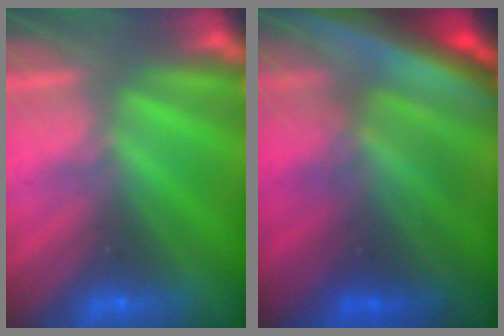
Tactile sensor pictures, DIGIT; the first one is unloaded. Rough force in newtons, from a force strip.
{"total": 7.0}